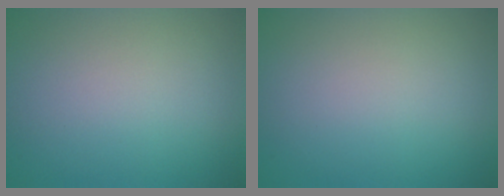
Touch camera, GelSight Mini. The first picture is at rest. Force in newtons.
{"total": 0.0}